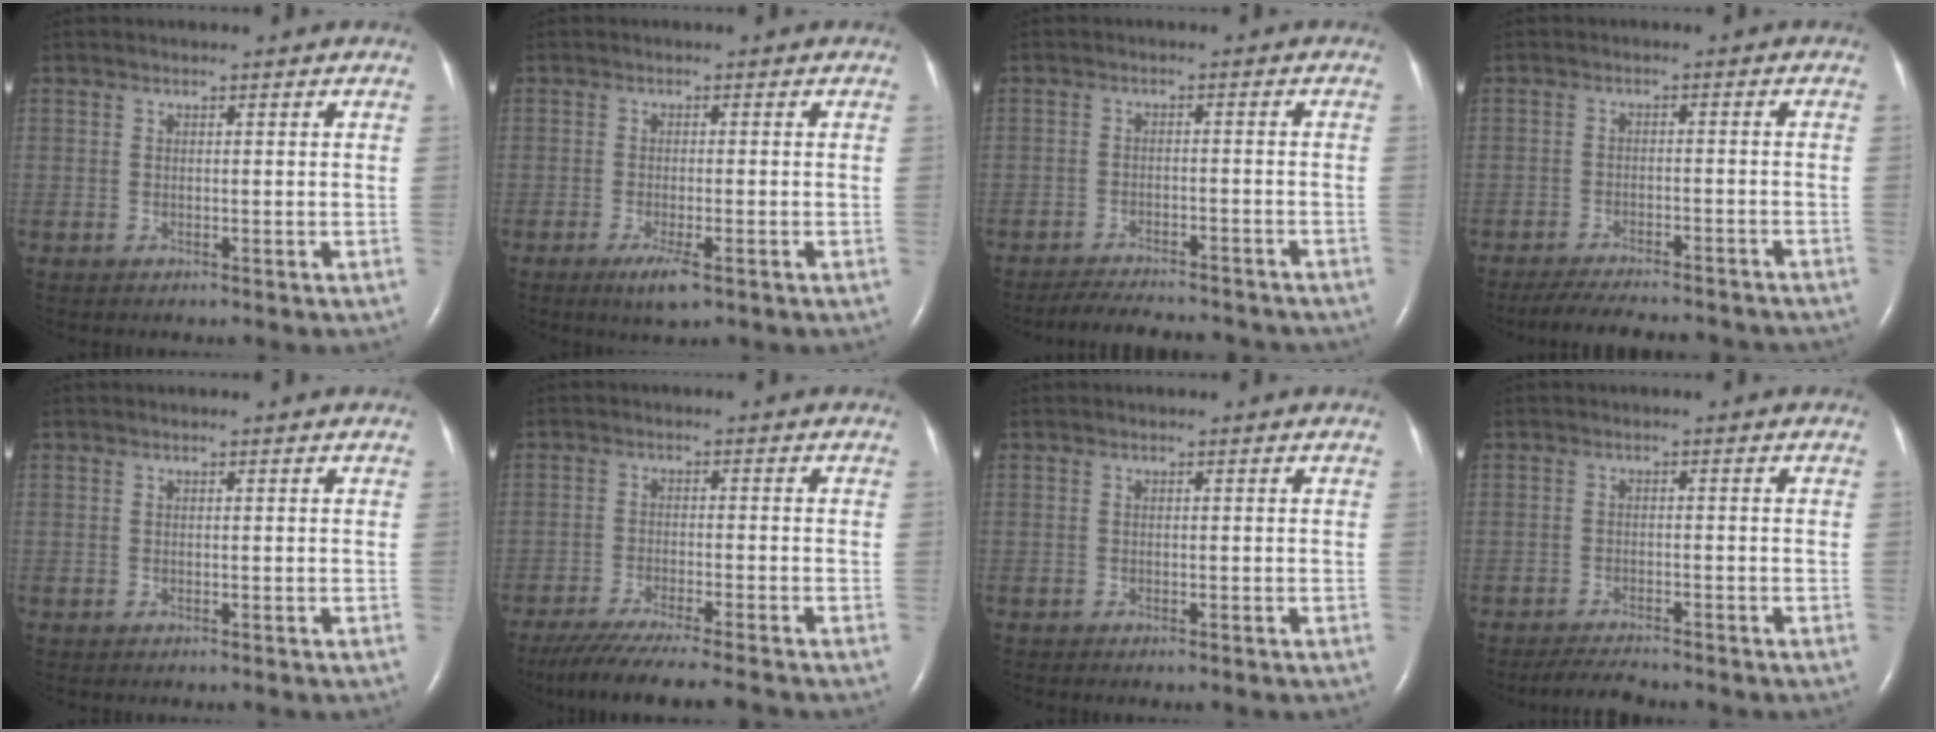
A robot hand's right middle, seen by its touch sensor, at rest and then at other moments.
{"total": 3.6, "force": [-2.0, 0.6, 2.9], "torque": [-0.058, -0.008, -0.032]}
{"total": 12.2, "force": [-11.2, 2.5, 4.3], "torque": [-0.070, -0.001, -0.141]}
{"total": 15.0, "force": [-13.4, 3.0, 5.9], "torque": [-0.113, -0.012, -0.175]}
{"total": 0.0}
{"total": 12.3, "force": [-10.8, -0.6, 5.8], "torque": [-0.079, -0.032, -0.171]}
{"total": 0.0}
{"total": 3.7, "force": [-3.4, 0.1, 1.2], "torque": [-0.029, -0.016, -0.058]}